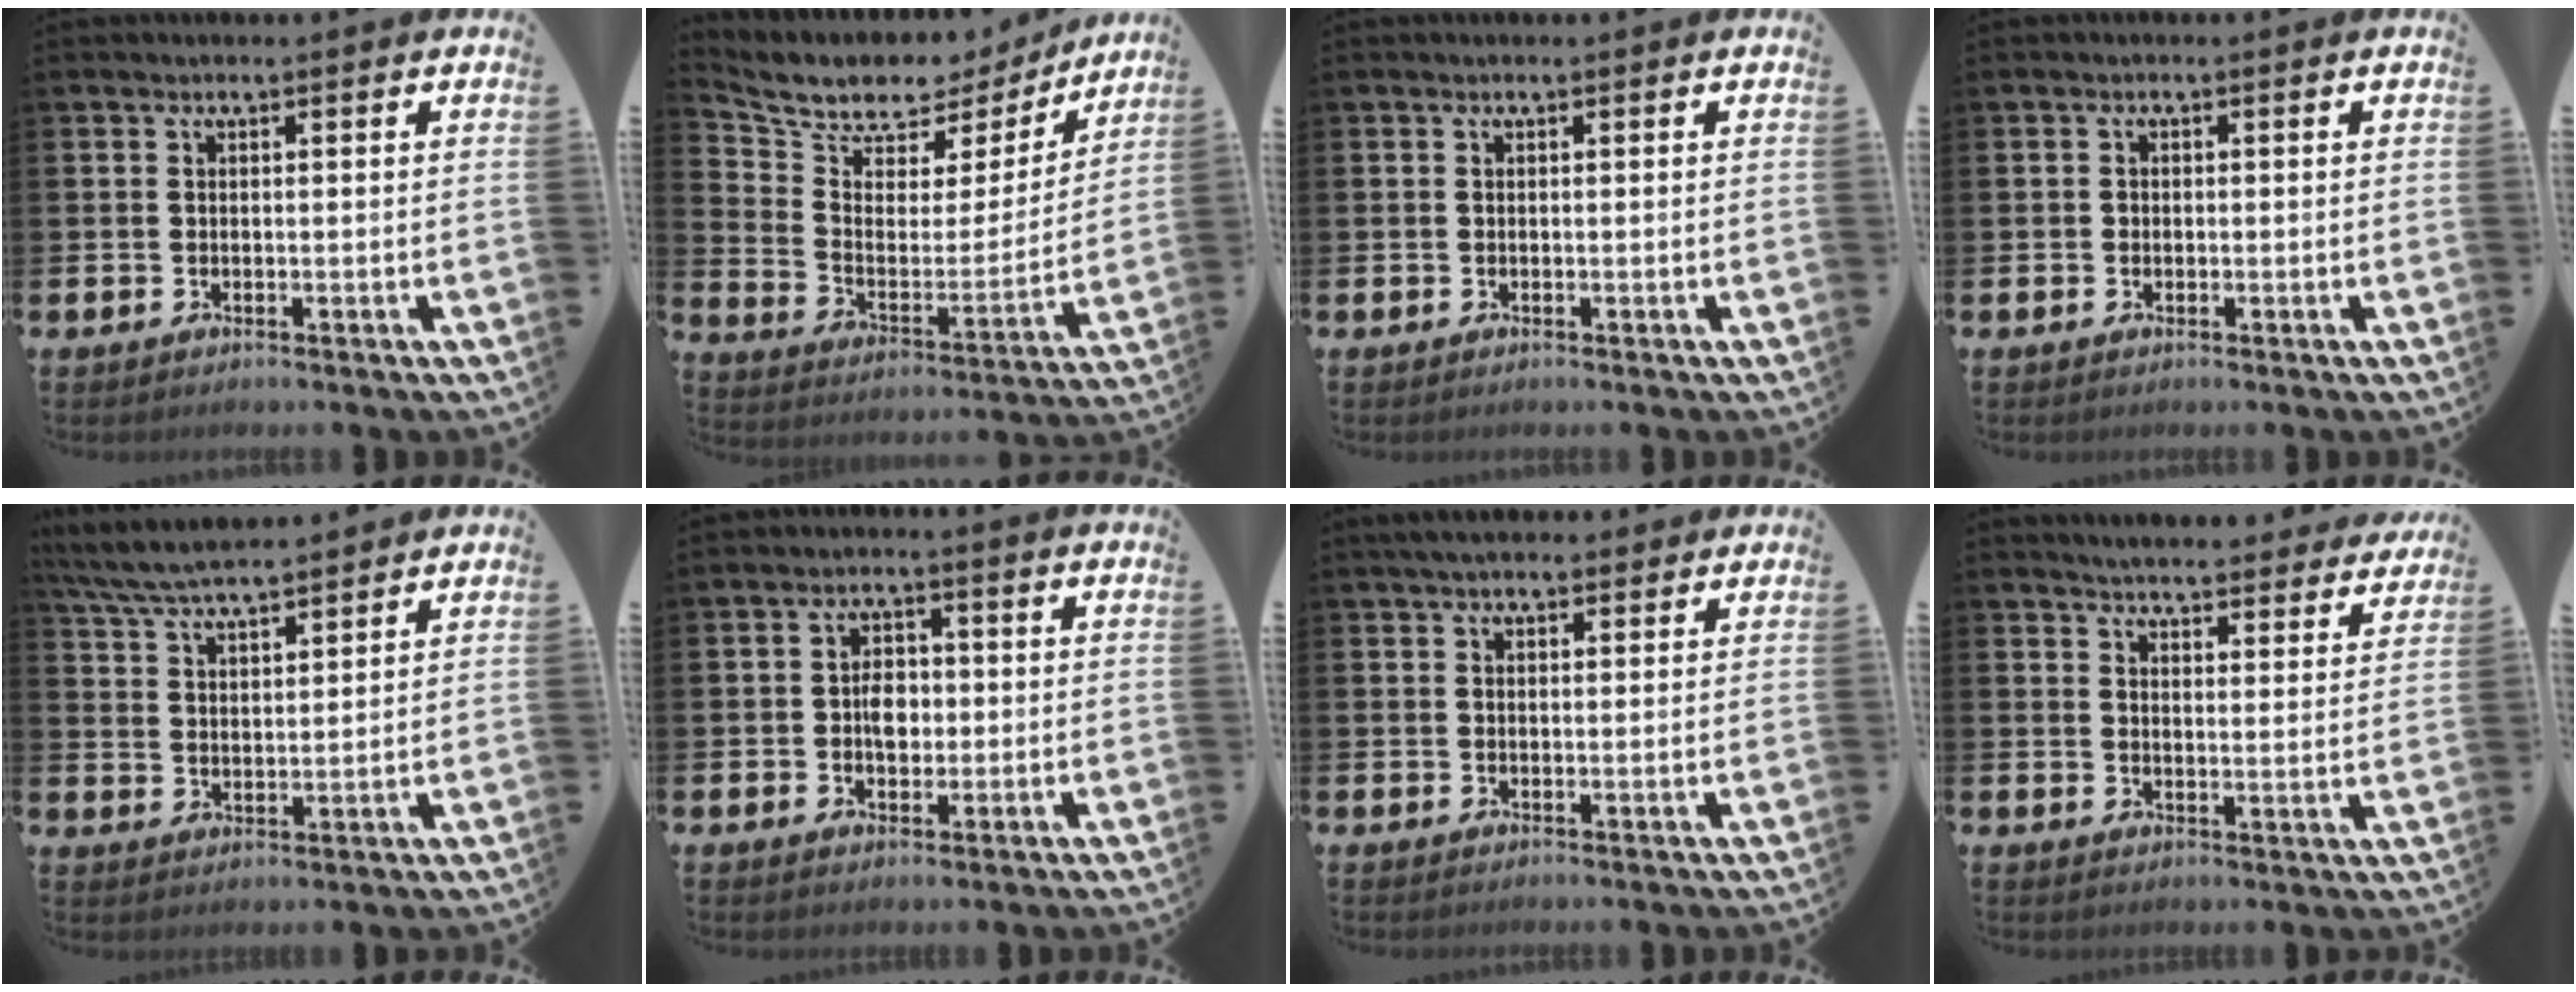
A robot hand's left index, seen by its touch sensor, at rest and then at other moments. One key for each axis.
{"total": 8.1, "fx": 7.1, "fy": 3.5, "fz": 1.4, "tx": -0.078, "ty": -0.051, "tz": 0.125}
{"total": 0.0}
{"total": 0.7, "fx": -0.2, "fy": 0.6, "fz": 0.2, "tx": -0.001, "ty": 0.004, "tz": -0.005}
{"total": 6.2, "fx": 6.0, "fy": 0.6, "fz": 1.5, "tx": -0.054, "ty": -0.027, "tz": 0.110}
{"total": 3.8, "fx": -0.1, "fy": 2.7, "fz": 2.7, "tx": -0.035, "ty": 0.003, "tz": -0.009}
{"total": 2.7, "fx": 2.4, "fy": 0.8, "fz": 0.8, "tx": -0.017, "ty": 0.000, "tz": 0.042}
{"total": 4.9, "fx": 4.8, "fy": 0.4, "fz": 0.3, "tx": -0.020, "ty": -0.039, "tz": 0.083}